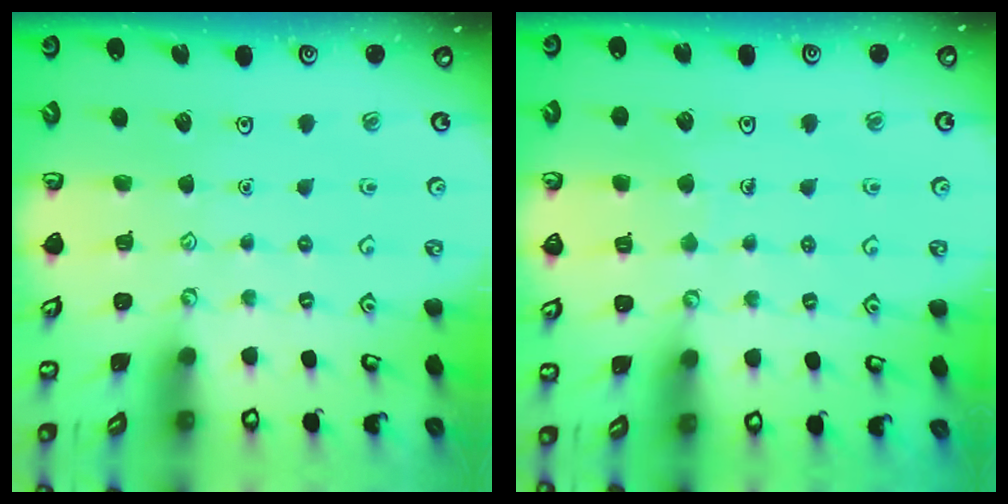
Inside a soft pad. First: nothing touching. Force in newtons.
{"total": 4.0, "press": 4.0, "slide": 0.4}